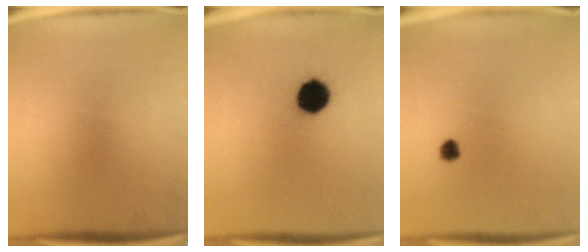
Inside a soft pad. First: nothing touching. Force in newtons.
{"total": 8.5}
{"total": 2.3}